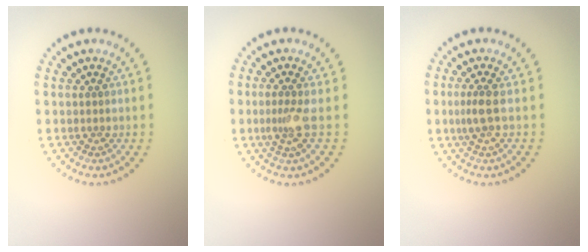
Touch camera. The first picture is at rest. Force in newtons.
{"total": 2.0, "press": 1.5, "slide": 1.3}
{"total": 1.8, "press": 1.5, "slide": 1.1}